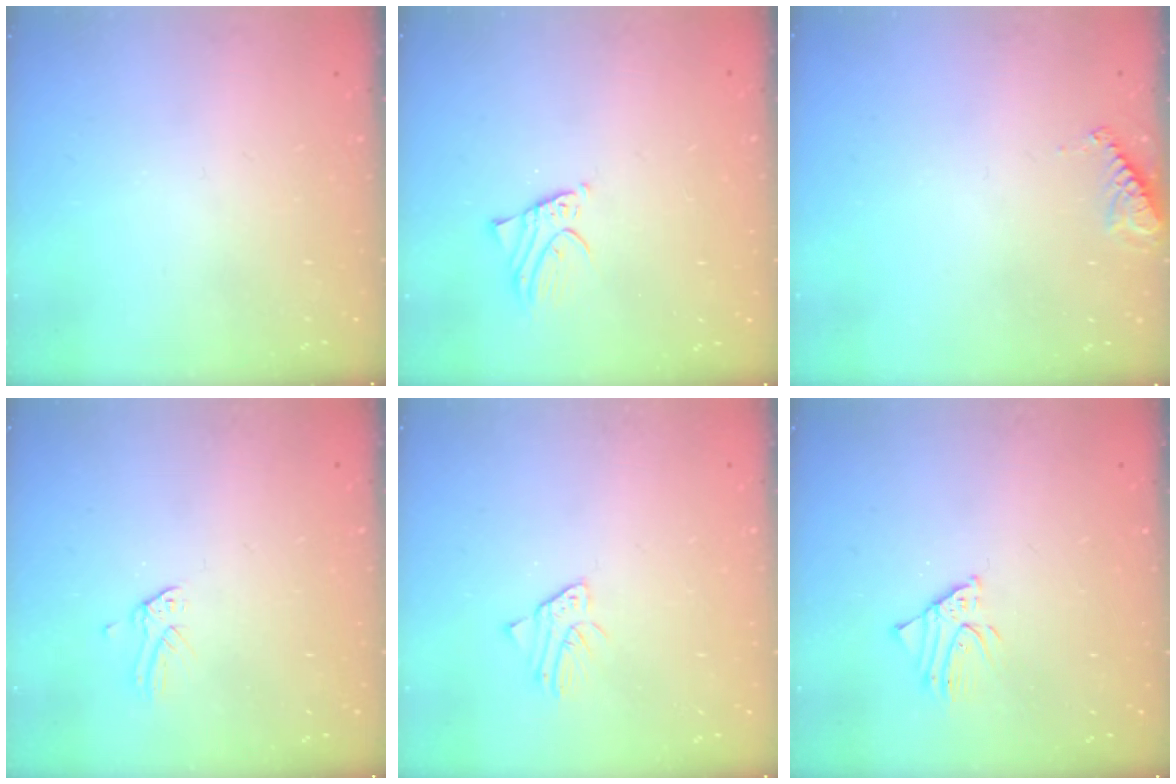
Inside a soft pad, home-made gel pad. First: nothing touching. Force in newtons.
{"total": 1.9, "press": 1.9, "slide": 0.3}
{"total": 8.5, "press": 8.5, "slide": 0.6}
{"total": 0.0}
{"total": 1.5, "press": 1.5, "slide": 0.2}
{"total": 2.0, "press": 2.0, "slide": 0.1}